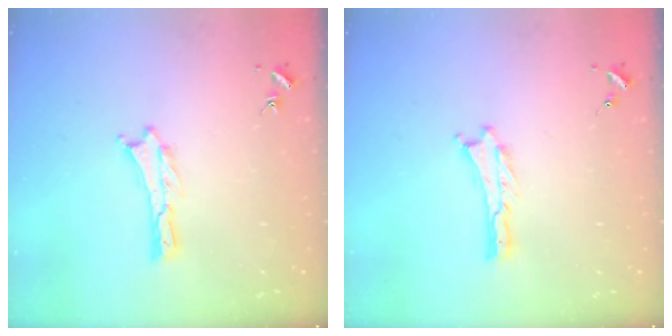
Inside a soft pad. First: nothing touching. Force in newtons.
{"total": 0.0}